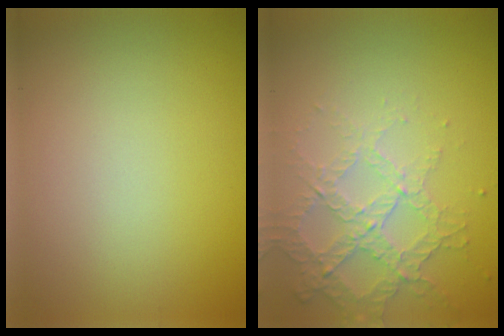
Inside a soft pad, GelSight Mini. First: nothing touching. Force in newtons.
{"total": 4.1, "press": 2.9, "slide": 3.0}